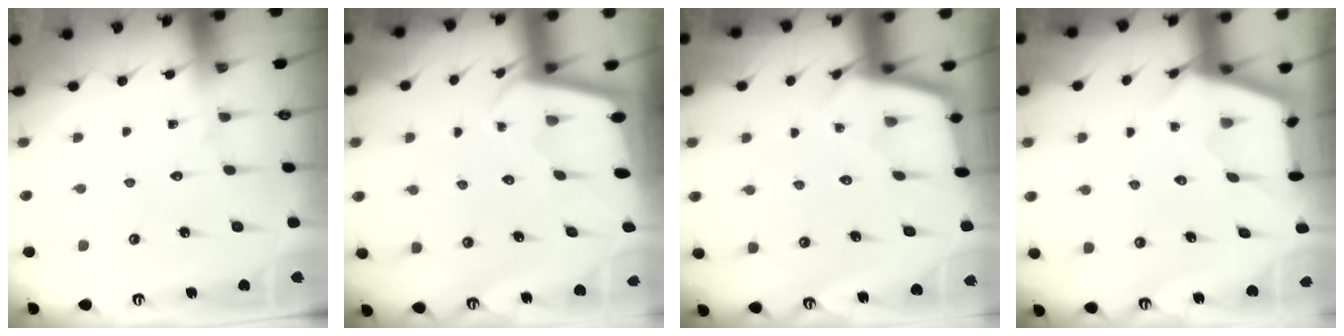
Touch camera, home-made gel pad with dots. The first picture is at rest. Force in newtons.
{"total": 1.9, "press": 1.9, "slide": 0.1}
{"total": 2.3, "press": 2.3, "slide": 0.2}
{"total": 2.7, "press": 2.7, "slide": 0.3}